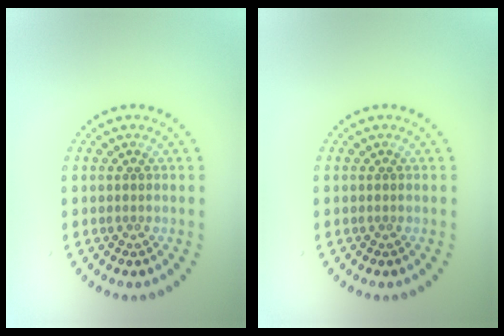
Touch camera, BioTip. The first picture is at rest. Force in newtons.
{"total": 0.0}